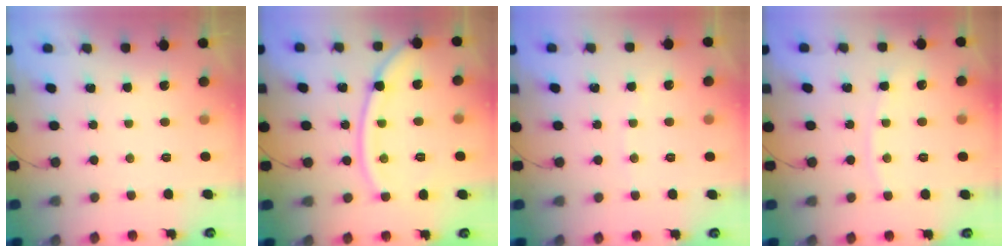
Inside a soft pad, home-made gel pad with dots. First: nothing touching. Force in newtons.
{"total": 12.4, "press": 12.4, "slide": 0.9}
{"total": 2.6, "press": 2.6, "slide": 0.3}
{"total": 4.5, "press": 4.4, "slide": 0.6}